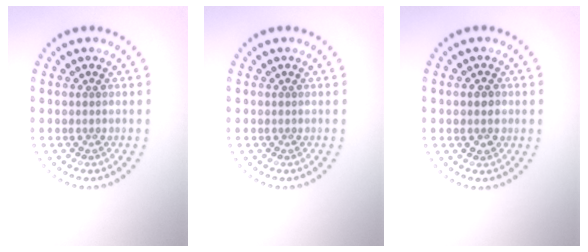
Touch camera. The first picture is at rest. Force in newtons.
{"total": 0.0}
{"total": 1.9, "press": 1.9, "slide": 0.2}